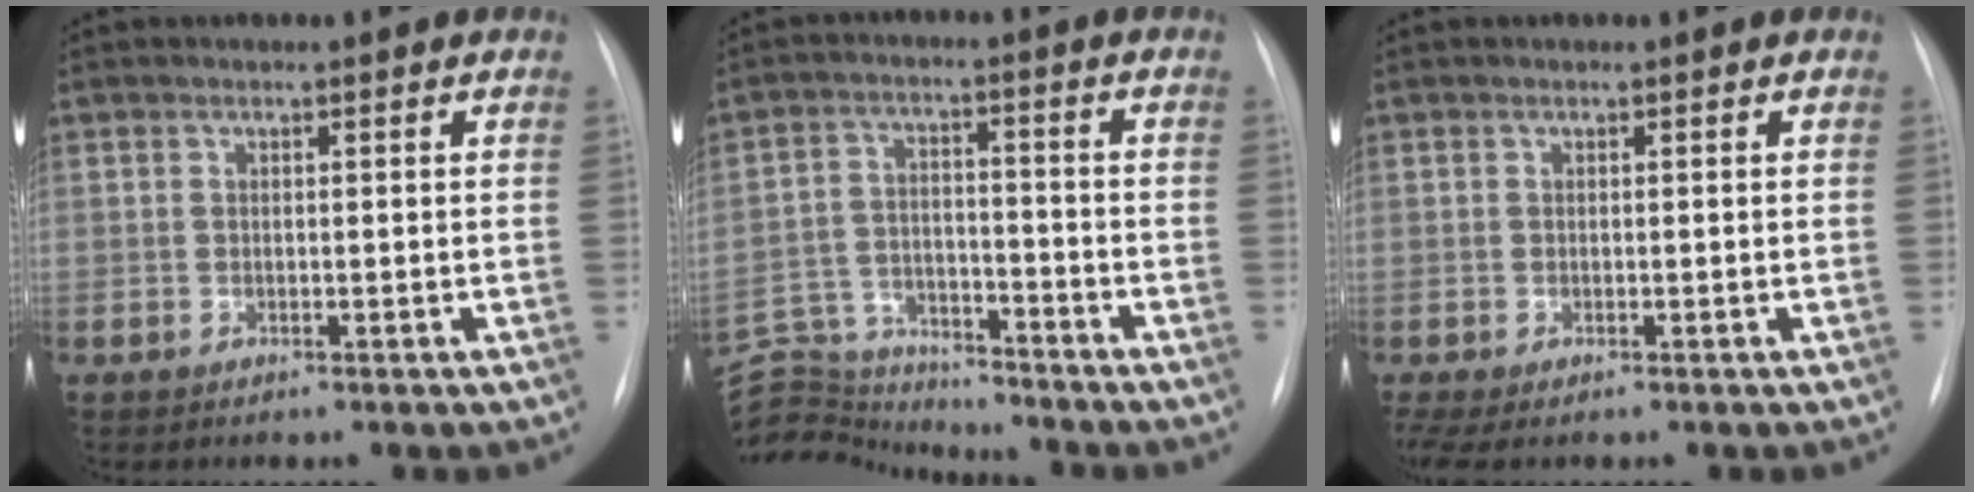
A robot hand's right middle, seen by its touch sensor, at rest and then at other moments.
{"total": 12.1, "force": [-12.0, 1.3, 0.9], "torque": [-0.017, 0.029, -0.202]}
{"total": 4.0, "force": [-2.9, 1.5, 2.4], "torque": [-0.038, -0.005, -0.039]}